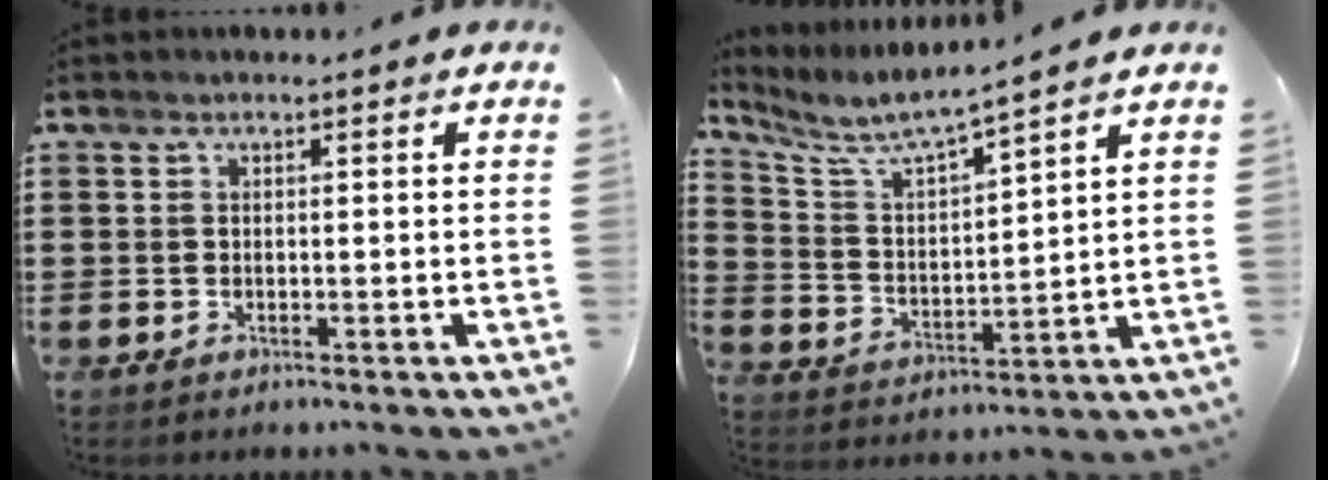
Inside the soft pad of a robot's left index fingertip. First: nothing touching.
{"total": 5.5, "force": [5.1, 0.1, 2.3], "torque": [-0.070, -0.034, 0.081]}